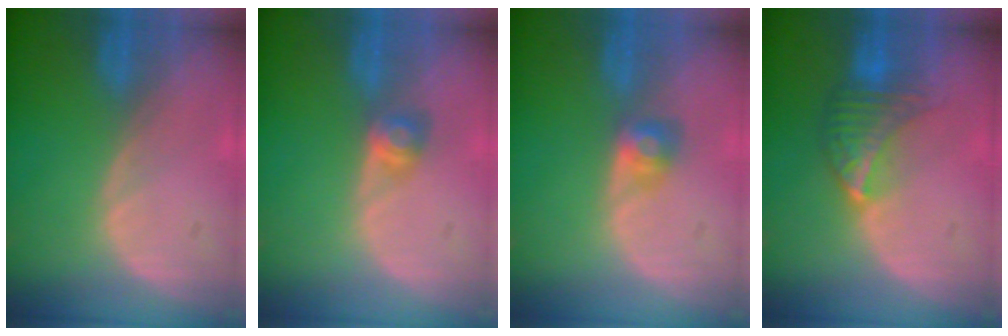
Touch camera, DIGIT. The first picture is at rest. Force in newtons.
{"total": 2.8, "press": 2.5, "slide": 1.2}
{"total": 2.9, "press": 2.7, "slide": 1.1}
{"total": 6.7, "press": 6.0, "slide": 2.8}